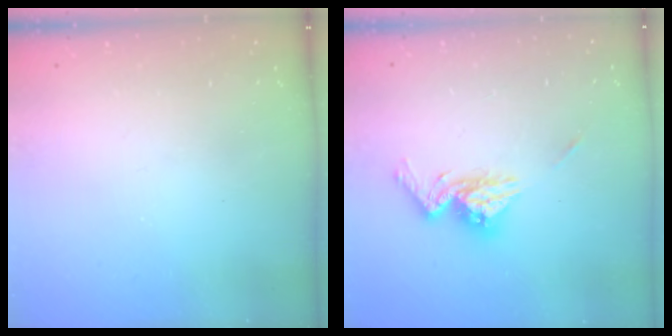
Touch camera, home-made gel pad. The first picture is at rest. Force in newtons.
{"total": 11.2, "press": 11.1, "slide": 0.9}